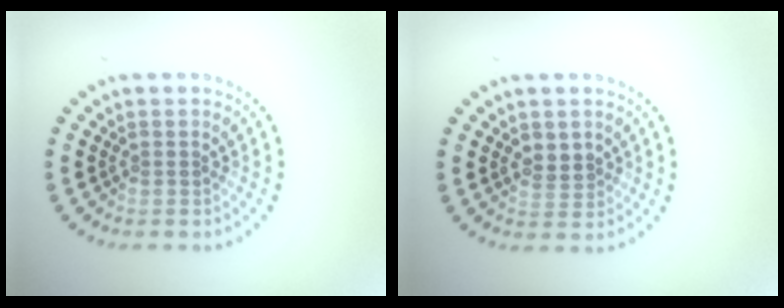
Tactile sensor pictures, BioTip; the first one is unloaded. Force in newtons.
{"total": 1.7, "press": 1.6, "slide": 0.6}